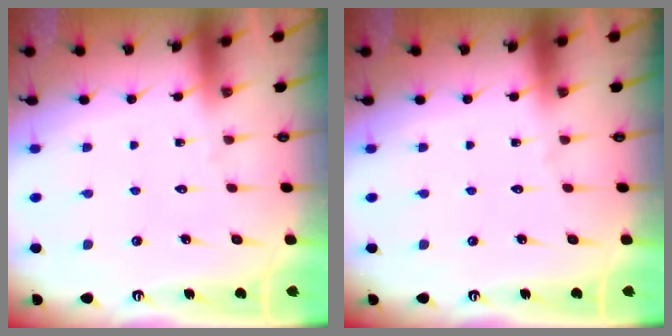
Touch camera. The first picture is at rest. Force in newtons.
{"total": 0.0}